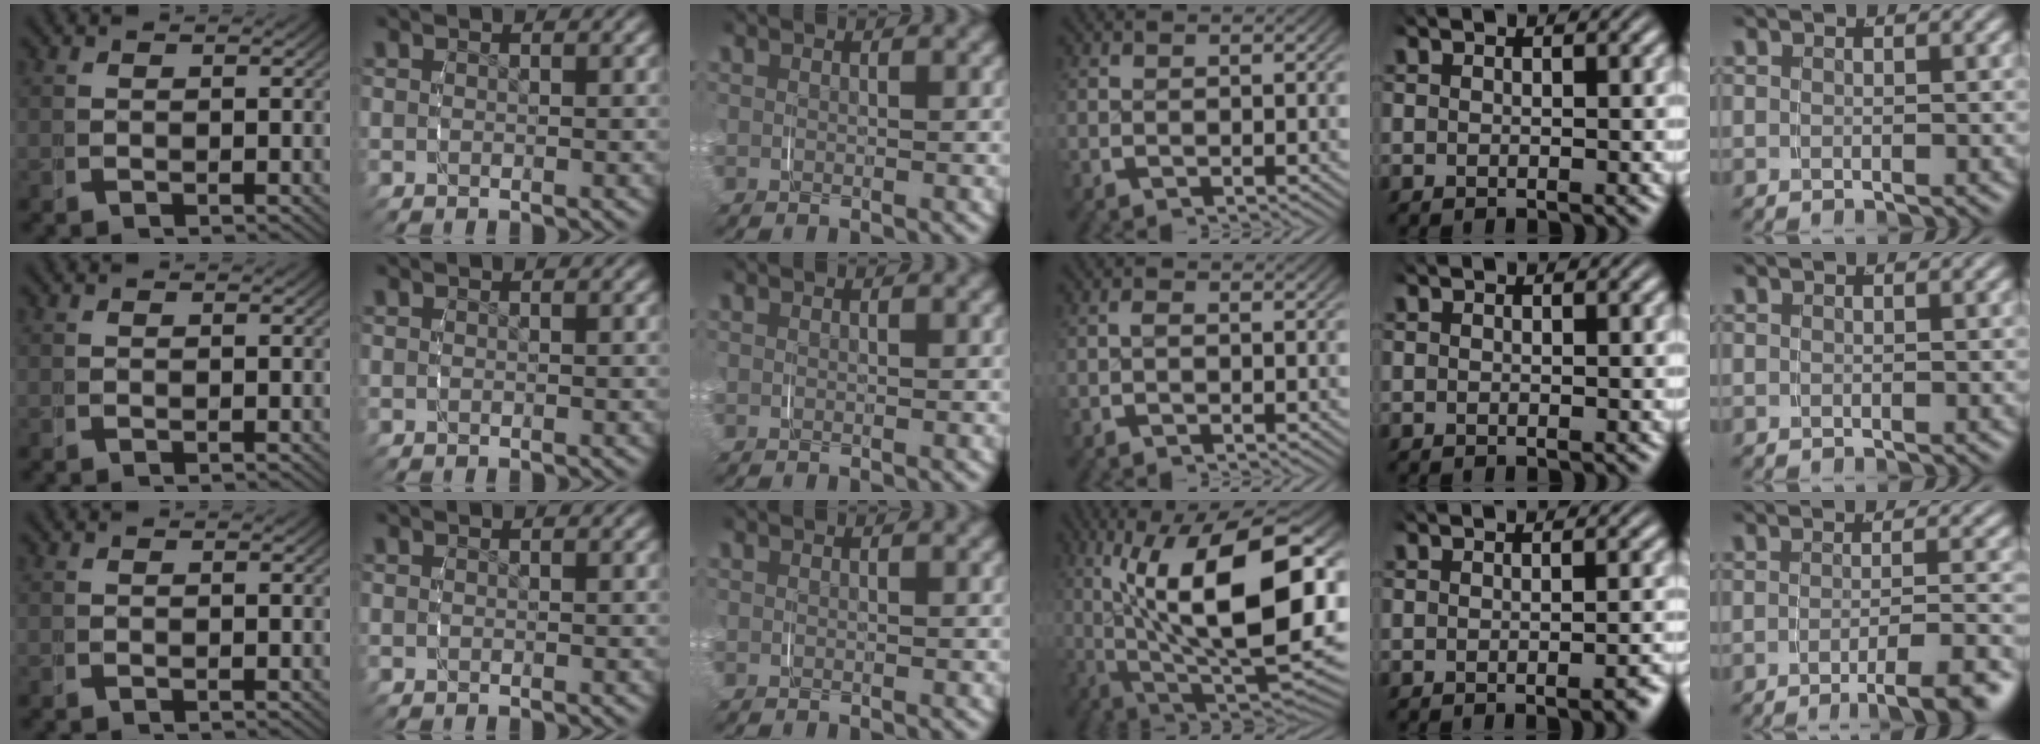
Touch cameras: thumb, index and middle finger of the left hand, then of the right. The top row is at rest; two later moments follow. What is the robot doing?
{"motion": "grasp_and_lifting", "object": "plastic wrap"}